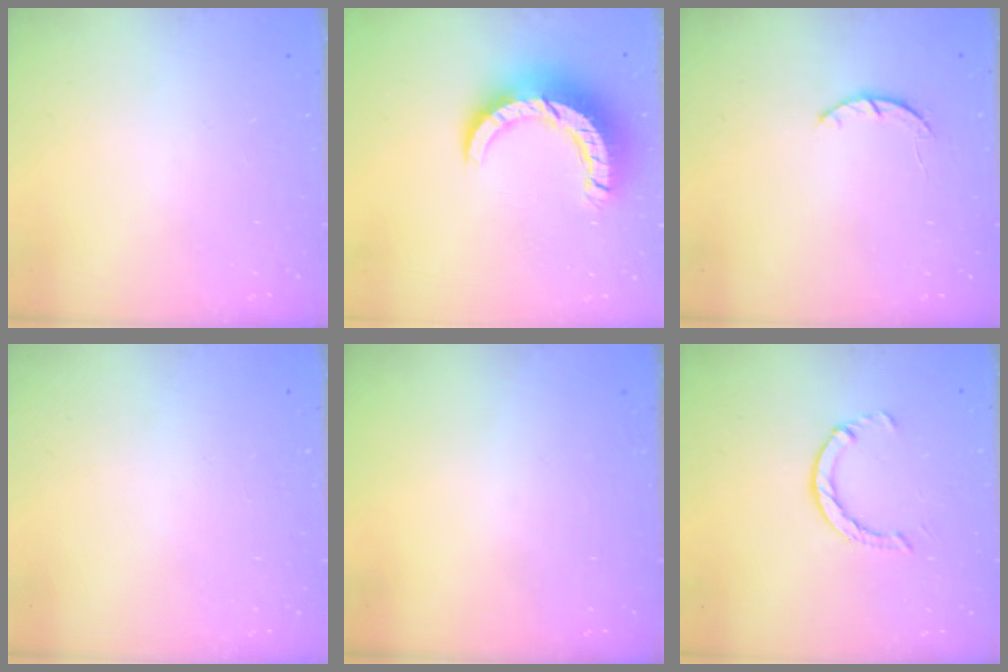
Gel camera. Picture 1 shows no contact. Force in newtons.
{"total": 12.0, "press": 12.0, "slide": 1.2}
{"total": 2.5, "press": 2.5, "slide": 0.5}
{"total": 2.4, "press": 2.4, "slide": 0.2}
{"total": 0.0}
{"total": 2.4, "press": 2.4, "slide": 0.4}